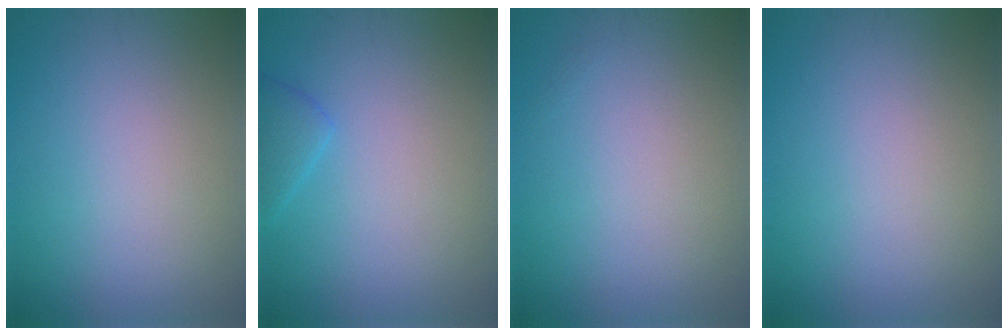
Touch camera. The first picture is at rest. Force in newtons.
{"total": 1.7, "press": 1.7, "slide": 0.1}
{"total": 0.0}
{"total": 0.0}